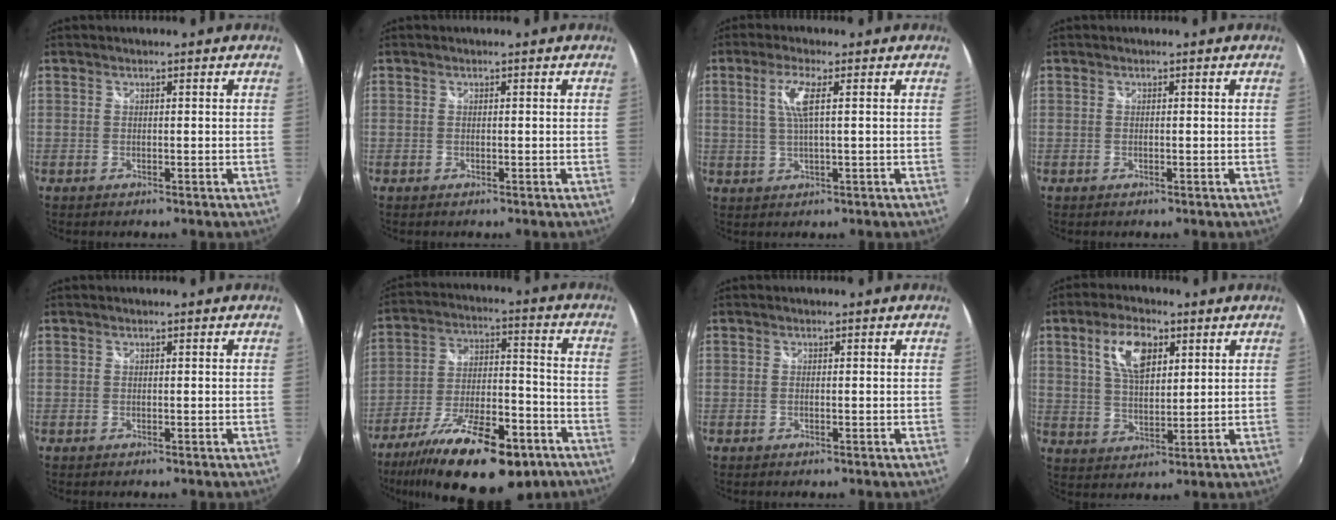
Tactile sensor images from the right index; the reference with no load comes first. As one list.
[{"total": 0.0}, {"total": 4.9, "force": [1.3, 0.2, 4.7], "torque": [-0.097, -0.001, 0.027]}, {"total": 0.0}, {"total": 0.0}, {"total": 24.8, "force": [-16.1, 9.4, 16.3], "torque": [-0.291, -0.023, -0.243]}, {"total": 0.0}, {"total": 9.2, "force": [4.0, 4.4, 7.1], "torque": [-0.135, 0.014, 0.075]}]